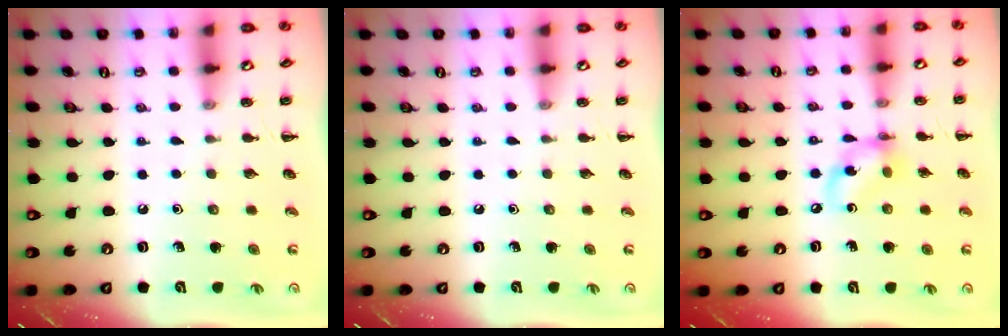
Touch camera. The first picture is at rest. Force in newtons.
{"total": 0.0}
{"total": 8.3, "press": 8.2, "slide": 1.5}